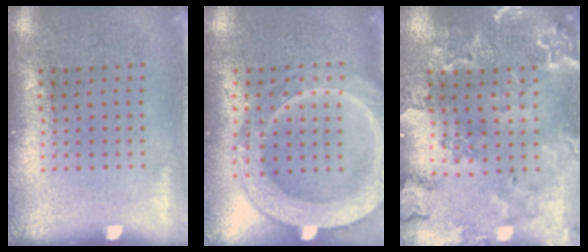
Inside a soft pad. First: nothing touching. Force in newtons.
{"total": 3.7, "press": 3.7, "slide": 0.4}
{"total": 1.6, "press": 1.6, "slide": 0.2}